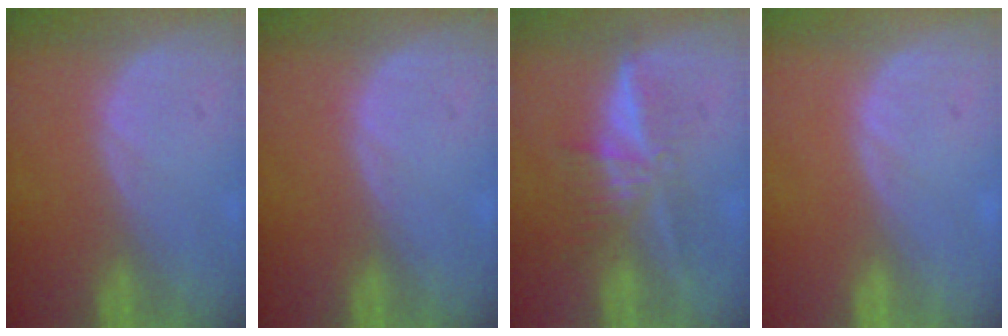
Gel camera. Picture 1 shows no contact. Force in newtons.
{"total": 0.0}
{"total": 5.8, "press": 5.5, "slide": 2.0}
{"total": 0.0}